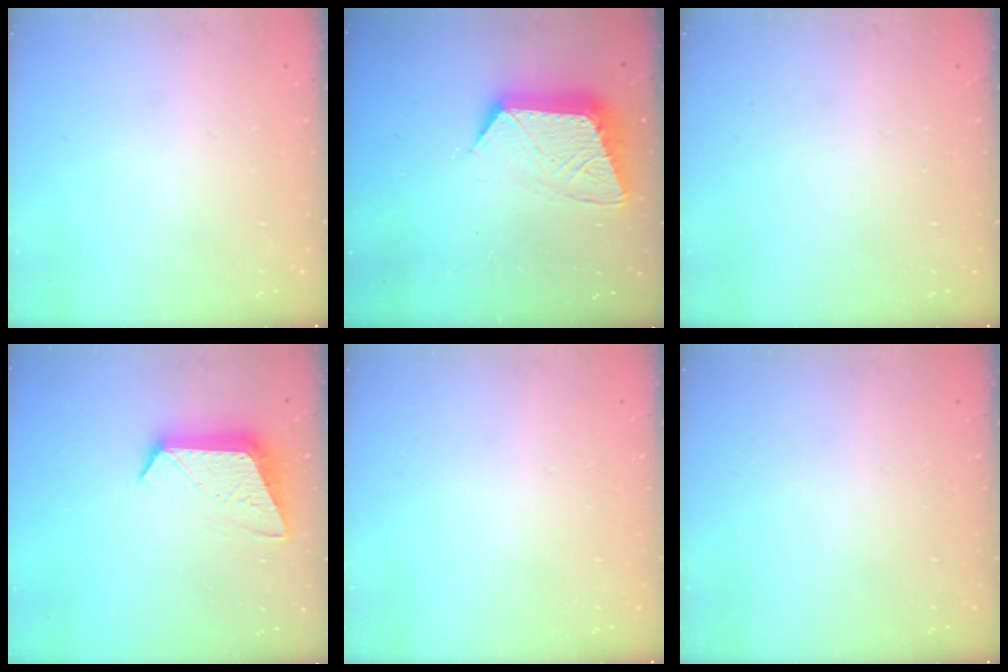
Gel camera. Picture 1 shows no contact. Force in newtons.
{"total": 12.6, "press": 12.6, "slide": 1.0}
{"total": 0.0}
{"total": 11.2, "press": 11.2, "slide": 0.5}
{"total": 0.0}
{"total": 0.0}